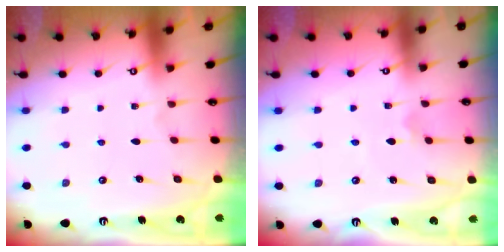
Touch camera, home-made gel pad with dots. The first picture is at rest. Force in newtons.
{"total": 1.7, "press": 1.7, "slide": 0.2}